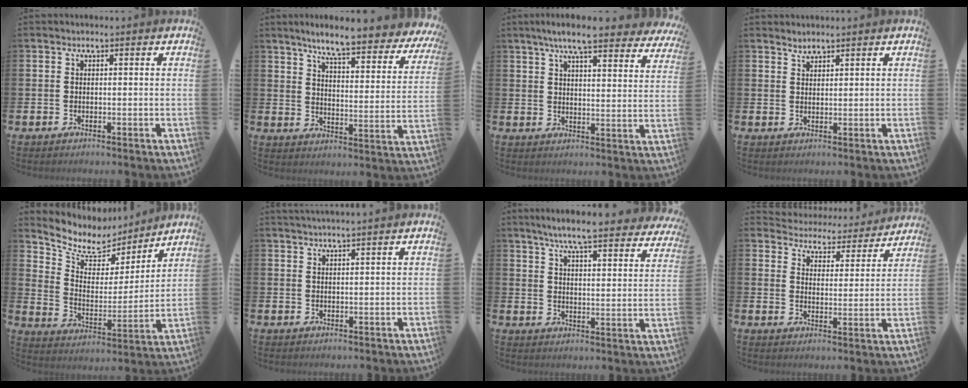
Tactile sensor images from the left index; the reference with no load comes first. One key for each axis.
{"total": 7.9, "fx": 7.0, "fy": 0.5, "fz": 3.5, "tx": -0.079, "ty": -0.055, "tz": 0.115}
{"total": 7.7, "fx": 6.8, "fy": 1.0, "fz": 3.4, "tx": -0.073, "ty": -0.032, "tz": 0.117}
{"total": 1.6, "fx": 1.5, "fy": 0.4, "fz": 0.0, "tx": 0.003, "ty": 0.000, "tz": 0.028}
{"total": 8.3, "fx": 7.5, "fy": 3.4, "fz": 1.1, "tx": -0.071, "ty": -0.056, "tz": 0.133}
{"total": 1.6, "fx": 1.6, "fy": -0.4, "fz": 0.2, "tx": -0.003, "ty": -0.004, "tz": 0.030}
{"total": 6.9, "fx": 6.4, "fy": 0.2, "fz": 2.6, "tx": -0.059, "ty": -0.044, "tz": 0.107}
{"total": 4.6, "fx": 4.4, "fy": 1.1, "fz": -0.1, "tx": -0.015, "ty": -0.043, "tz": 0.072}